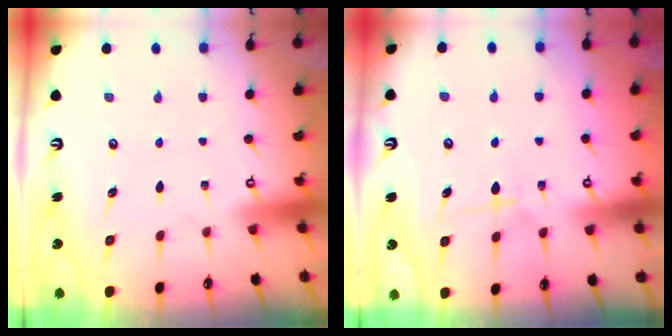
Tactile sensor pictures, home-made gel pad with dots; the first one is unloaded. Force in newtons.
{"total": 5.5, "press": 5.5, "slide": 0.8}